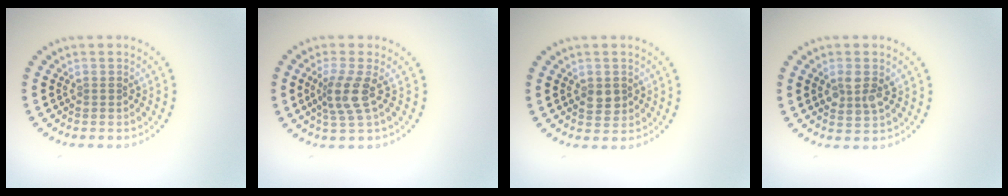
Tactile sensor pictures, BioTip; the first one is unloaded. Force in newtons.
{"total": 2.9, "press": 2.2, "slide": 1.9}
{"total": 1.8, "press": 1.8, "slide": 0.4}
{"total": 2.4, "press": 2.4, "slide": 0.4}